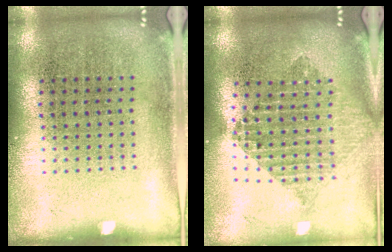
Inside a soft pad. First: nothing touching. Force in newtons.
{"total": 2.2, "press": 1.7, "slide": 1.3}